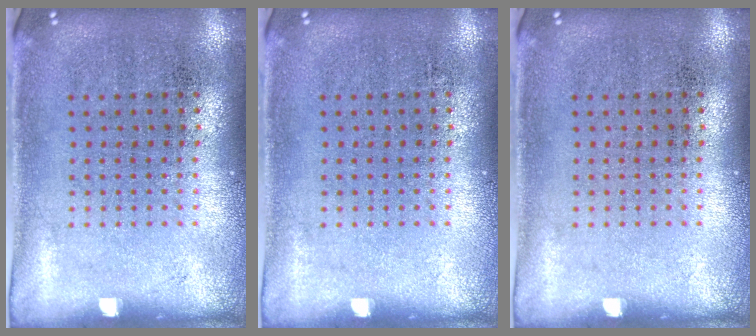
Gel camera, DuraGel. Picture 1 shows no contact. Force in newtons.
{"total": 0.0}
{"total": 0.0}